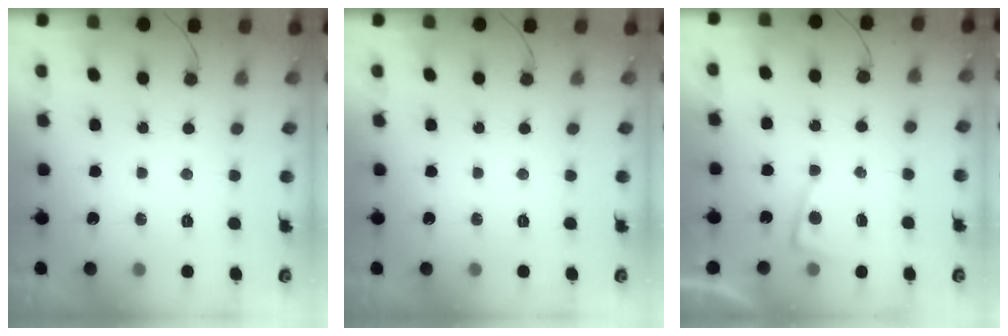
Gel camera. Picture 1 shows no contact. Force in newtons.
{"total": 0.0}
{"total": 2.6, "press": 2.6, "slide": 0.4}